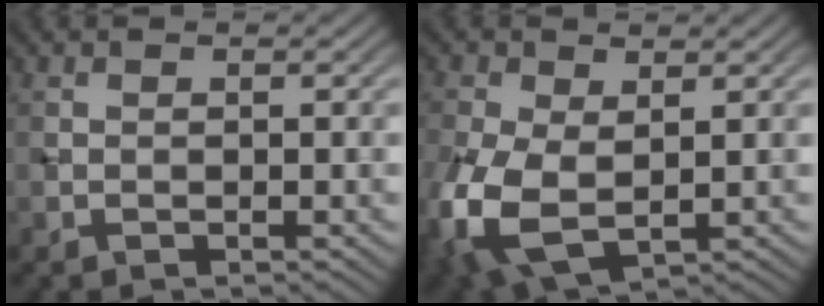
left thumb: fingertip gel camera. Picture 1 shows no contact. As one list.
[{"total": 10.3, "force": [-1.7, 6.2, 8.0], "torque": [-0.234, -0.027, -0.025]}]